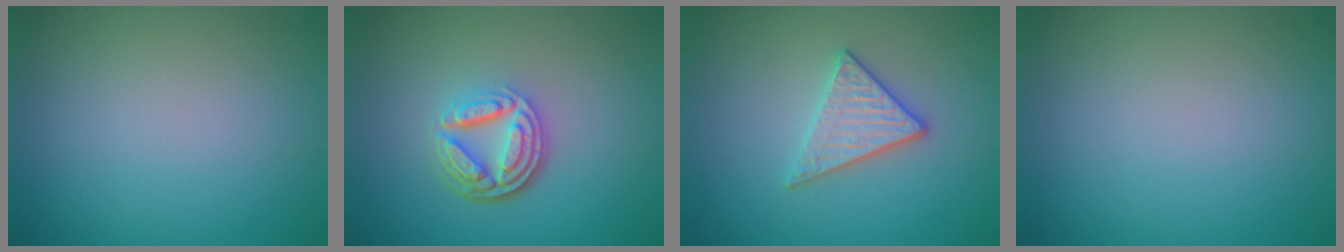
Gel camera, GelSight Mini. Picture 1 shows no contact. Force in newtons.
{"total": 5.1, "press": 3.6, "slide": 3.6}
{"total": 3.2, "press": 3.0, "slide": 1.0}
{"total": 0.0}